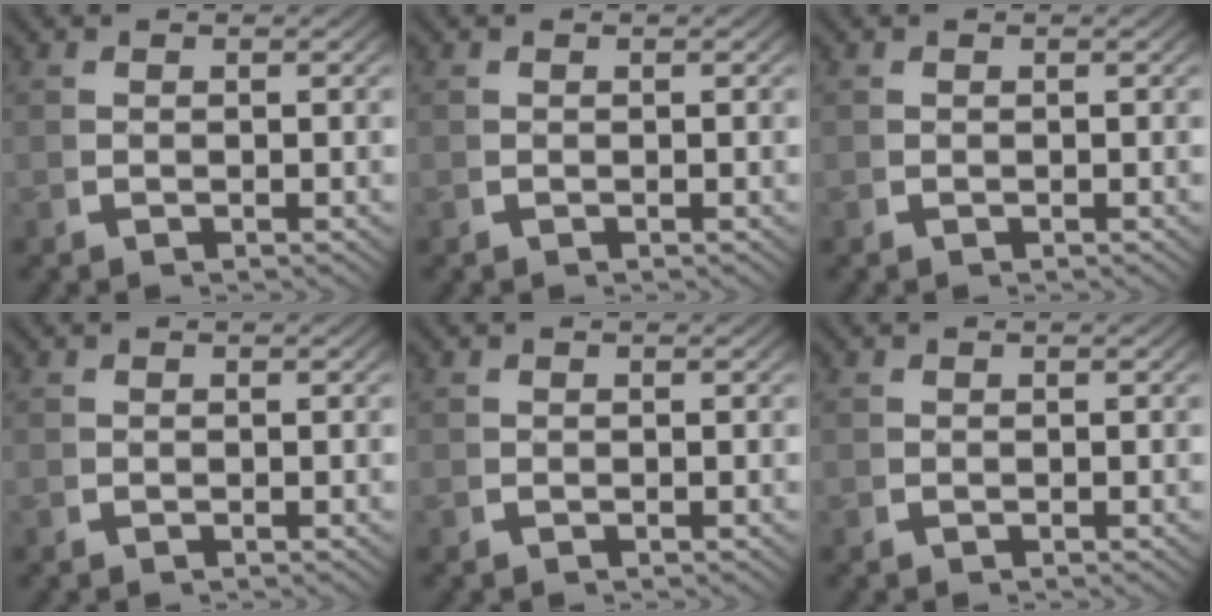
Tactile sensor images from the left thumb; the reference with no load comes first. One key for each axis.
{"total": 0.0}
{"total": 0.0}
{"total": 0.0}
{"total": 0.0}
{"total": 0.0}